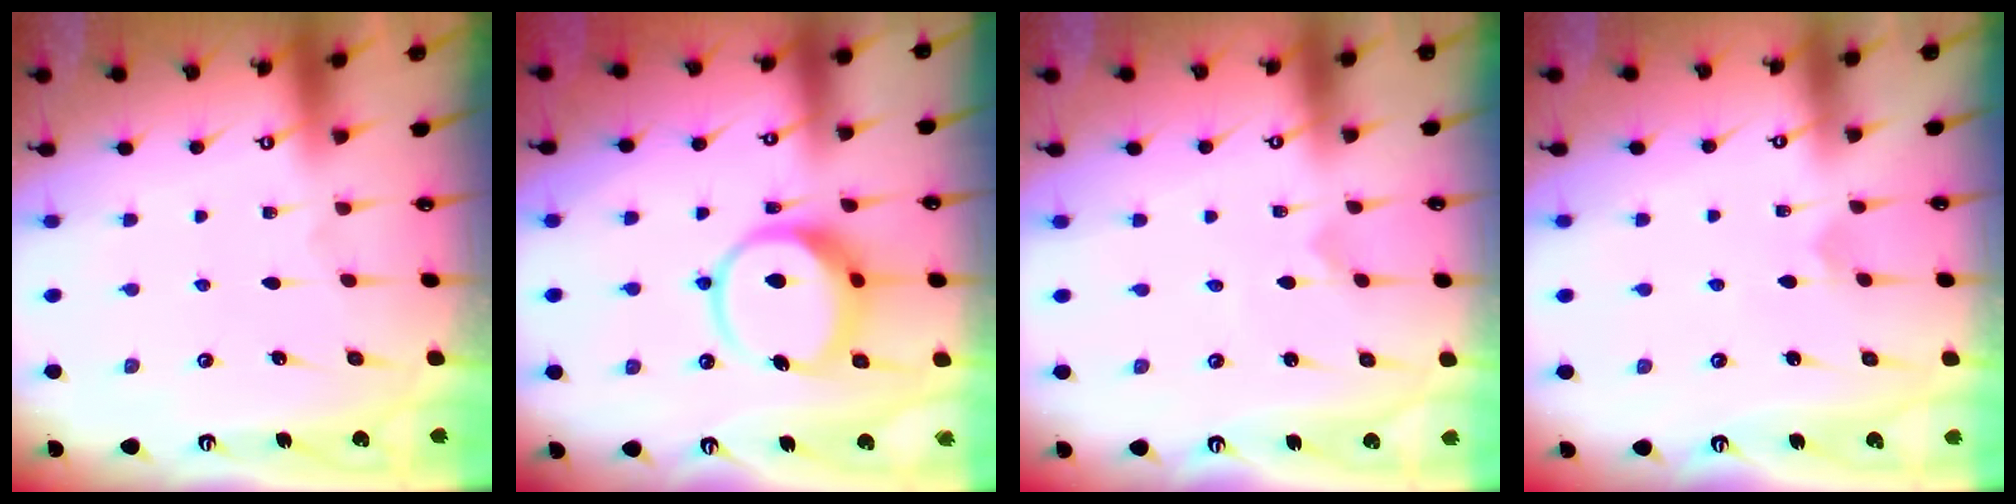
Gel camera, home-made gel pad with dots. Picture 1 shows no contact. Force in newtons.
{"total": 11.6, "press": 11.4, "slide": 1.6}
{"total": 0.0}
{"total": 3.0, "press": 3.0, "slide": 0.2}